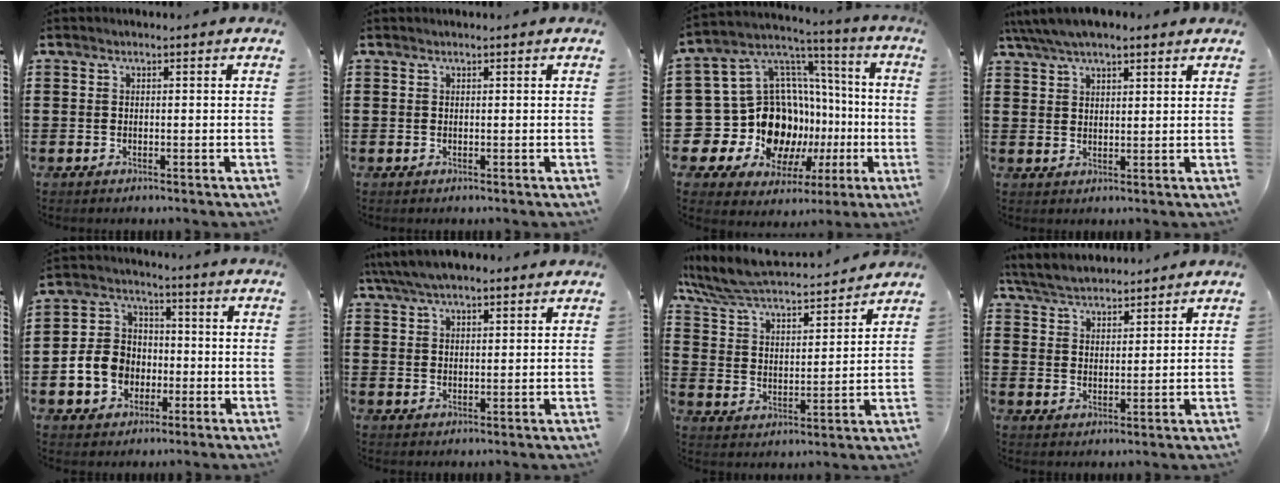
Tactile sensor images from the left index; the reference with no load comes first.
{"total": 0.0}
{"total": 15.3, "force": [-2.7, 13.6, 6.4], "torque": [-0.168, -0.036, -0.010]}
{"total": 5.3, "force": [4.4, 1.5, 2.6], "torque": [-0.061, -0.002, 0.081]}
{"total": 7.7, "force": [-1.8, 6.8, 3.2], "torque": [-0.093, 0.022, -0.035]}
{"total": 5.6, "force": [4.8, 1.4, 2.6], "torque": [-0.063, -0.003, 0.088]}
{"total": 6.7, "force": [6.2, 0.7, 2.4], "torque": [-0.075, -0.043, 0.104]}
{"total": 5.1, "force": [4.9, 1.1, 0.8], "torque": [-0.037, -0.013, 0.091]}